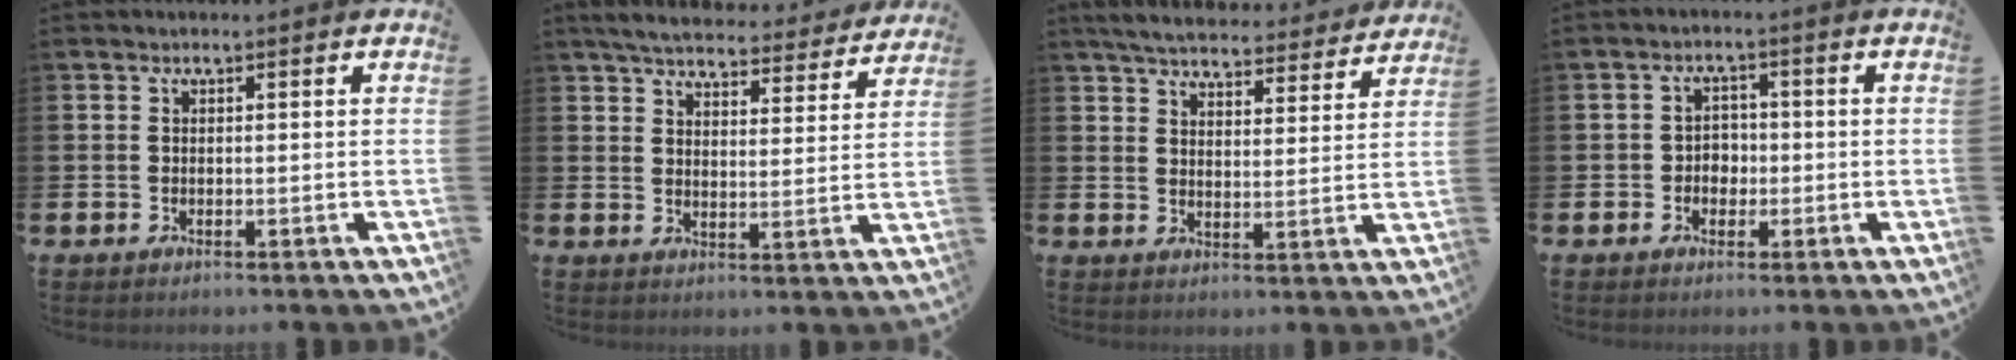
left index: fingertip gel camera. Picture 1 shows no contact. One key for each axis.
{"total": 5.6, "fx": 5.4, "fy": 0.9, "fz": 1.3, "tx": -0.044, "ty": -0.035, "tz": 0.092}
{"total": 5.5, "fx": 5.3, "fy": 1.0, "fz": 1.1, "tx": -0.039, "ty": -0.036, "tz": 0.091}
{"total": 2.6, "fx": -0.7, "fy": 2.3, "fz": 1.0, "tx": -0.015, "ty": 0.004, "tz": -0.020}